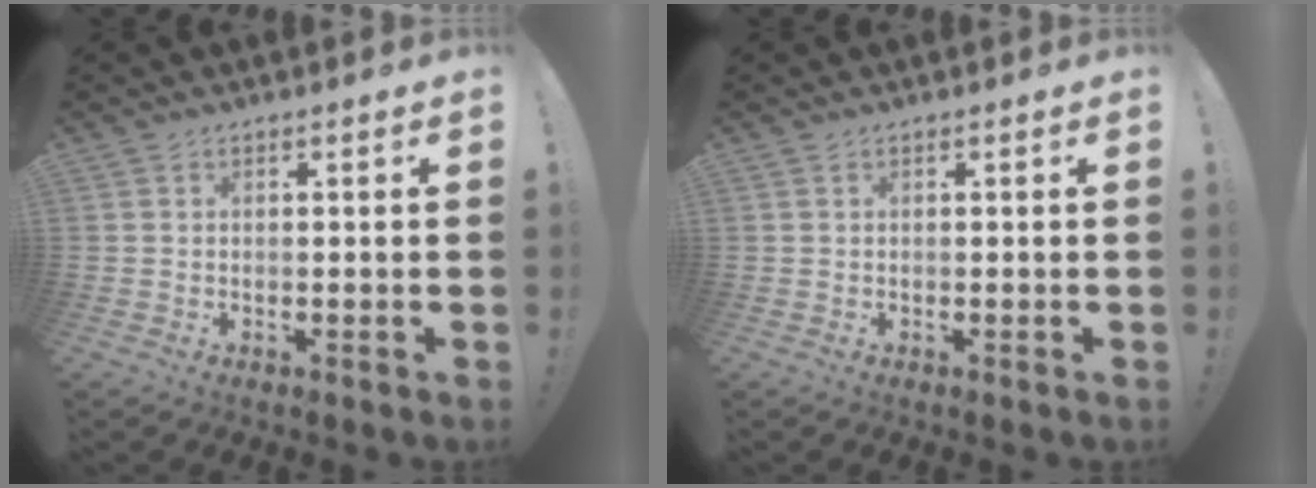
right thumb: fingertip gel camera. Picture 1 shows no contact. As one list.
[{"total": 0.0}]